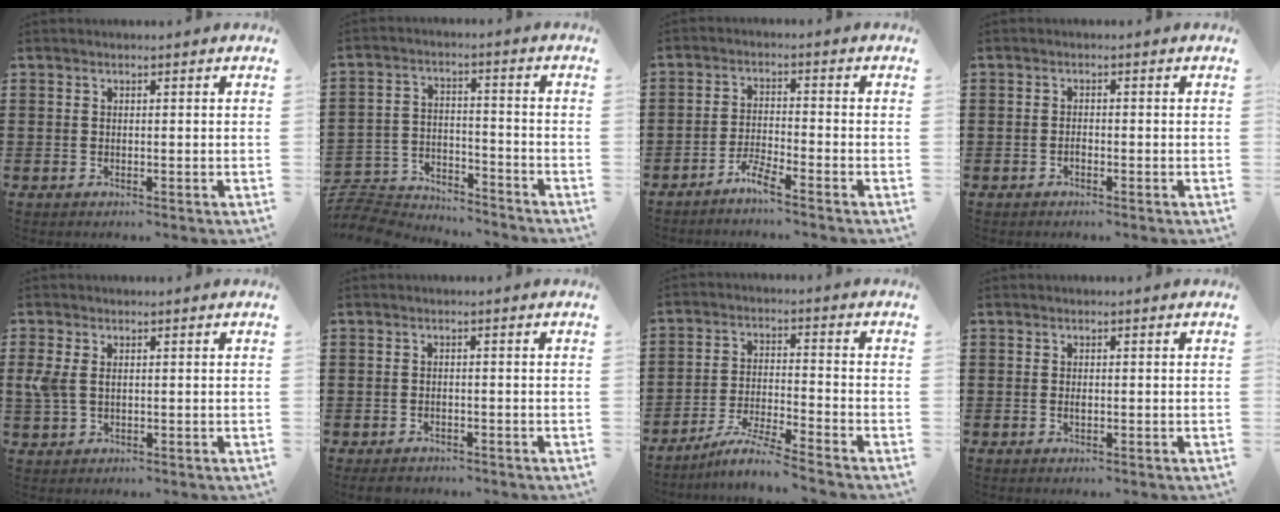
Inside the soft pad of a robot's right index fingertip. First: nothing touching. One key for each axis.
{"total": 7.1, "fx": -6.9, "fy": 1.4, "fz": 0.8, "tx": -0.026, "ty": 0.016, "tz": -0.140}
{"total": 3.3, "fx": -2.9, "fy": 0.0, "fz": 1.6, "tx": -0.045, "ty": 0.001, "tz": -0.059}
{"total": 0.8, "fx": -0.6, "fy": 0.2, "fz": 0.5, "tx": -0.013, "ty": -0.005, "tz": -0.010}
{"total": 3.2, "fx": 0.6, "fy": 1.8, "fz": 2.5, "tx": -0.069, "ty": 0.000, "tz": 0.005}
{"total": 1.4, "fx": -1.4, "fy": 0.4, "fz": 0.2, "tx": -0.007, "ty": -0.001, "tz": -0.029}
{"total": 5.9, "fx": -5.4, "fy": -0.4, "fz": 2.4, "tx": -0.053, "ty": -0.012, "tz": -0.107}
{"total": 0.8, "fx": -0.2, "fy": 0.3, "fz": 0.7, "tx": -0.015, "ty": -0.002, "tz": -0.003}